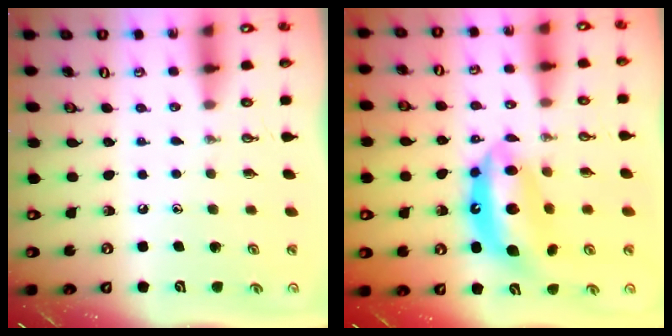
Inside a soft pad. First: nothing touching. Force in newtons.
{"total": 13.2, "press": 13.0, "slide": 1.9}